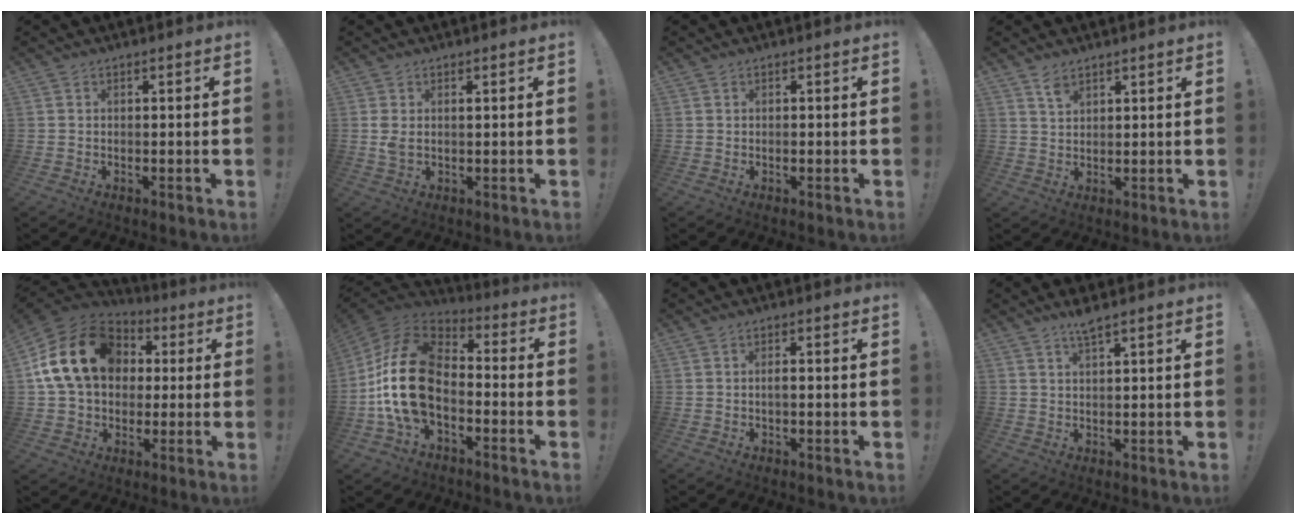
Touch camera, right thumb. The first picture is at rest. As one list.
[{"total": 2.2, "force": [0.7, 1.1, 1.8], "torque": [-0.036, 0.004, 0.011]}, {"total": 0.5, "force": [-0.4, 0.2, 0.2], "torque": [-0.001, 0.000, -0.009]}, {"total": 3.4, "force": [2.6, 1.7, 1.4], "torque": [-0.016, -0.020, 0.047]}, {"total": 21.5, "force": [5.1, 15.8, 13.6], "torque": [-0.248, 0.002, 0.102]}, {"total": 21.7, "force": [-3.0, 13.5, 16.8], "torque": [-0.339, 0.026, -0.044]}, {"total": 1.6, "force": [-0.5, 0.2, 1.5], "torque": [-0.034, 0.004, -0.009]}, {"total": 3.9, "force": [3.1, 0.3, 2.4], "torque": [-0.035, -0.012, 0.050]}]